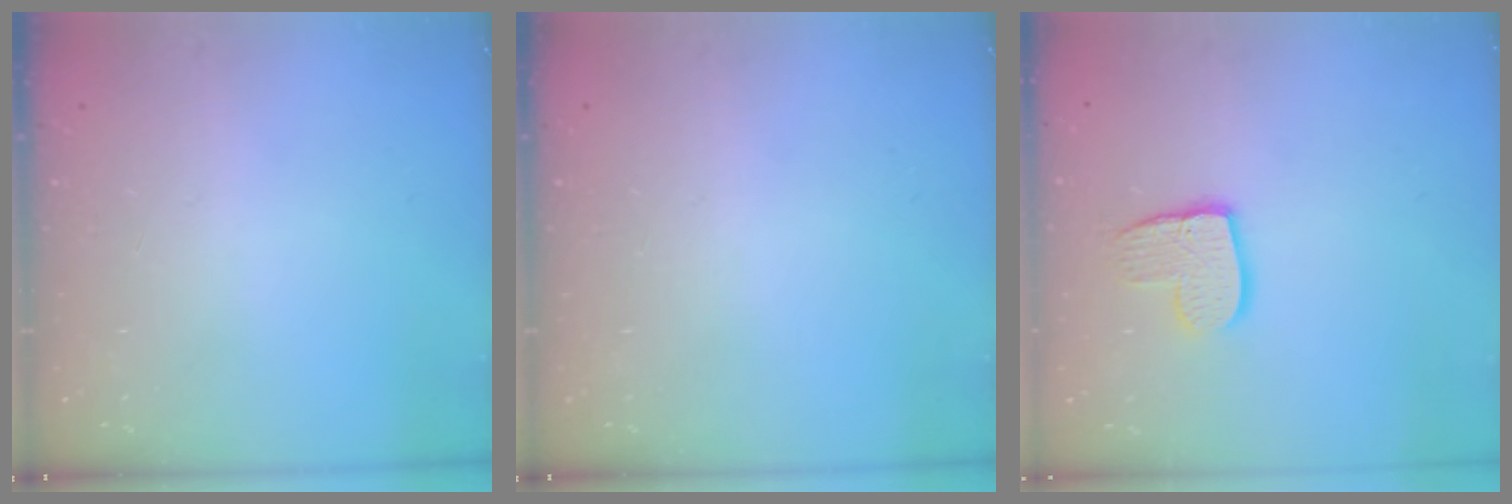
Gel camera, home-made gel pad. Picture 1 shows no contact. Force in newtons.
{"total": 0.0}
{"total": 10.9, "press": 10.9, "slide": 0.9}